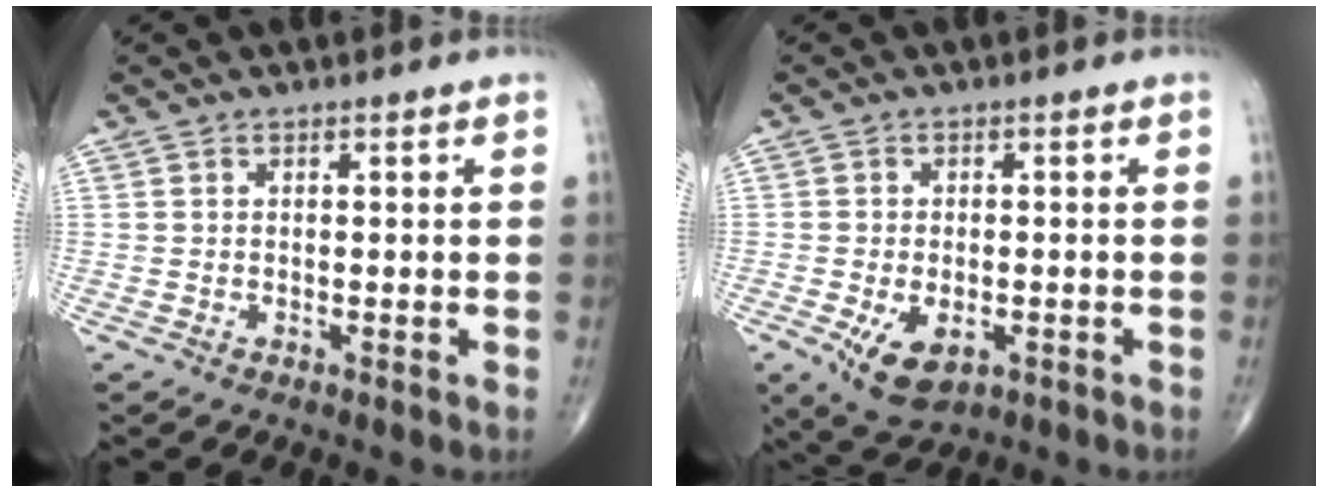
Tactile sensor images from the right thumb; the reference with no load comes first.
{"total": 7.2, "force": [-2.5, 4.0, 5.4], "torque": [-0.084, -0.002, -0.030]}